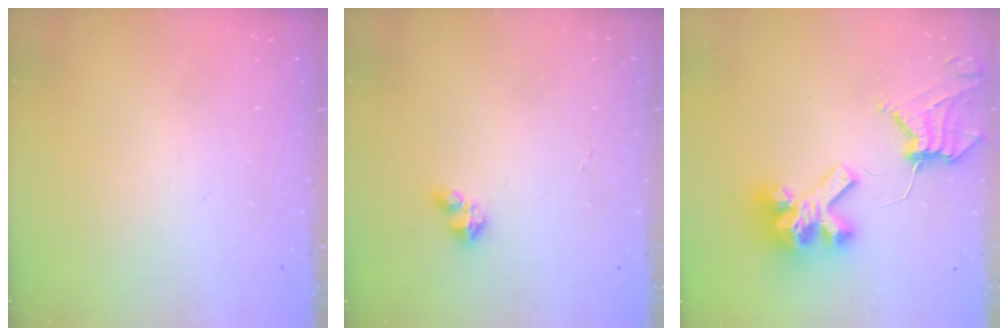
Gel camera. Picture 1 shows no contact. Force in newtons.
{"total": 2.8, "press": 2.8, "slide": 0.2}
{"total": 12.2, "press": 12.1, "slide": 1.2}